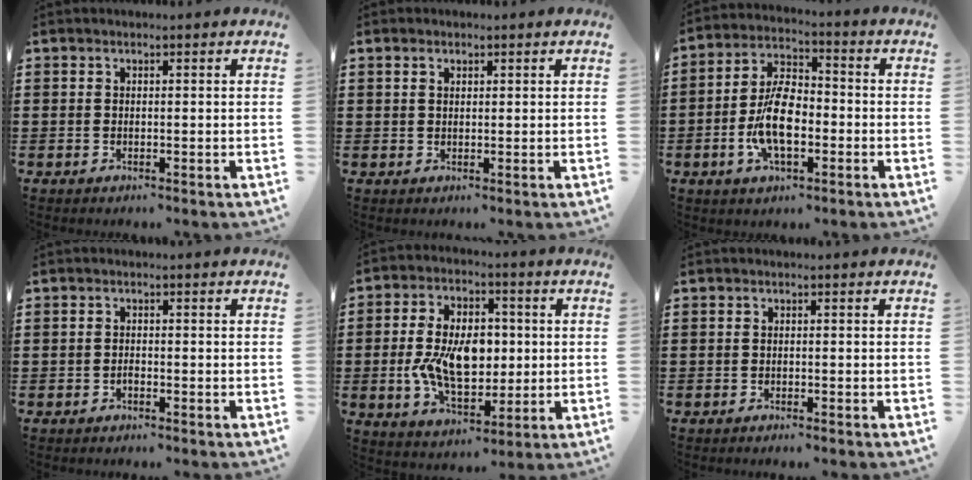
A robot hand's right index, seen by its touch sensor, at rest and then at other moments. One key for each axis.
{"total": 1.1, "fx": 0.7, "fy": 0.6, "fz": 0.5, "tx": -0.010, "ty": 0.007, "tz": 0.014}
{"total": 9.1, "fx": -2.0, "fy": 4.5, "fz": 7.6, "tx": -0.170, "ty": 0.001, "tz": -0.043}
{"total": 0.7, "fx": -0.5, "fy": 0.2, "fz": 0.4, "tx": -0.011, "ty": -0.006, "tz": -0.009}
{"total": 11.1, "fx": -0.2, "fy": 6.8, "fz": 8.7, "tx": -0.169, "ty": 0.008, "tz": -0.006}
{"total": 0.5, "fx": -0.5, "fy": 0.0, "fz": 0.1, "tx": -0.004, "ty": -0.002, "tz": -0.010}